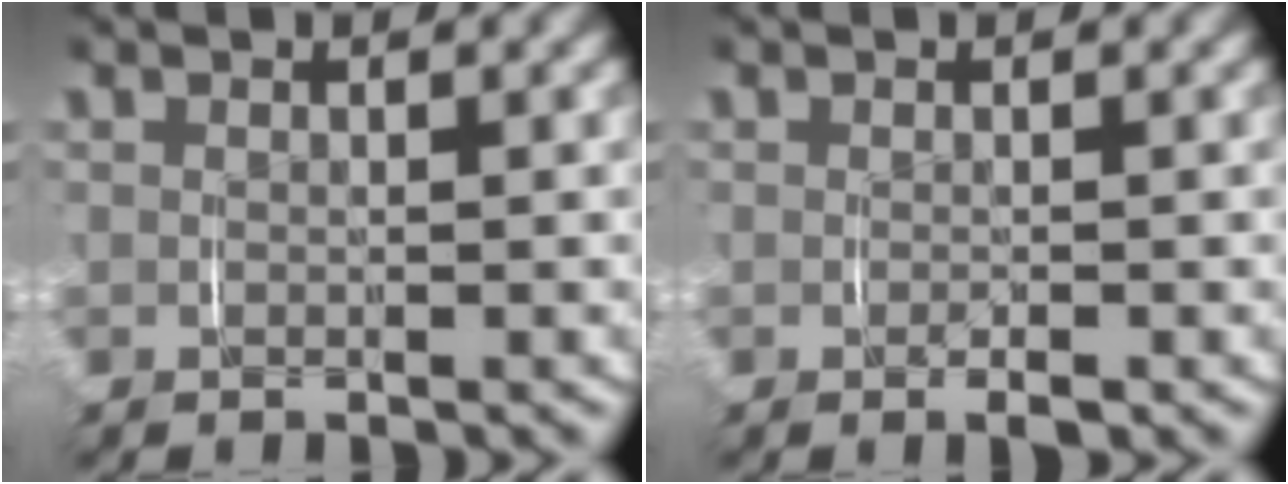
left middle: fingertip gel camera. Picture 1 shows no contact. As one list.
[{"total": 0.8, "force": [-0.4, 0.2, 0.6], "torque": [-0.012, 0.001, -0.008]}]